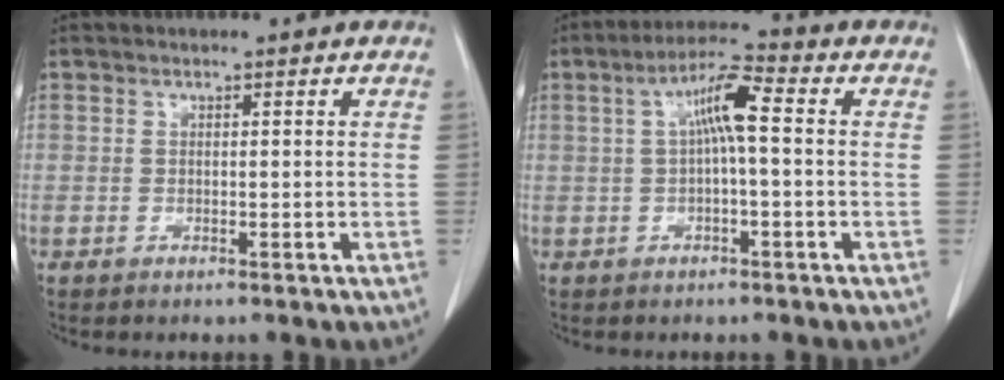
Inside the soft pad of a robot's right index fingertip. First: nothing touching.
{"total": 6.5, "force": [0.7, 0.8, 6.4], "torque": [-0.119, 0.021, 0.010]}